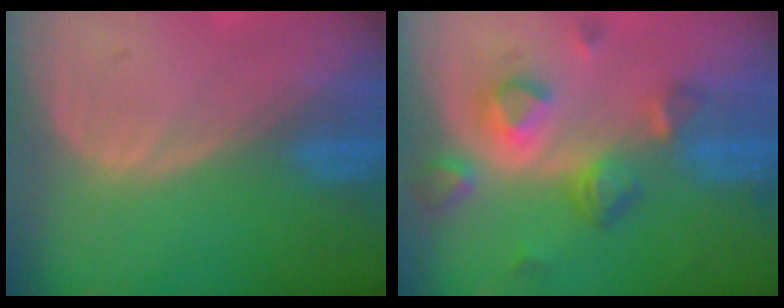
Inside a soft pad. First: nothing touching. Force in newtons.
{"total": 7.9, "press": 7.1, "slide": 3.5}